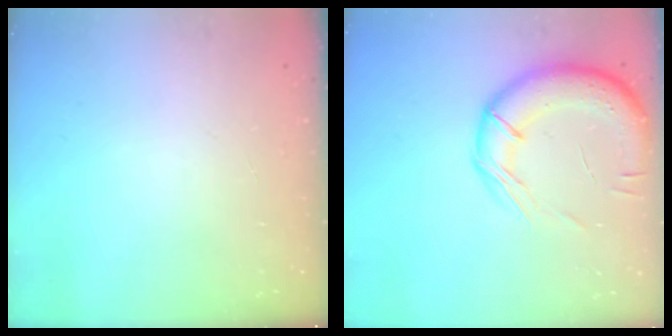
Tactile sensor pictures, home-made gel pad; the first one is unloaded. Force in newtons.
{"total": 16.7, "press": 16.5, "slide": 2.5}